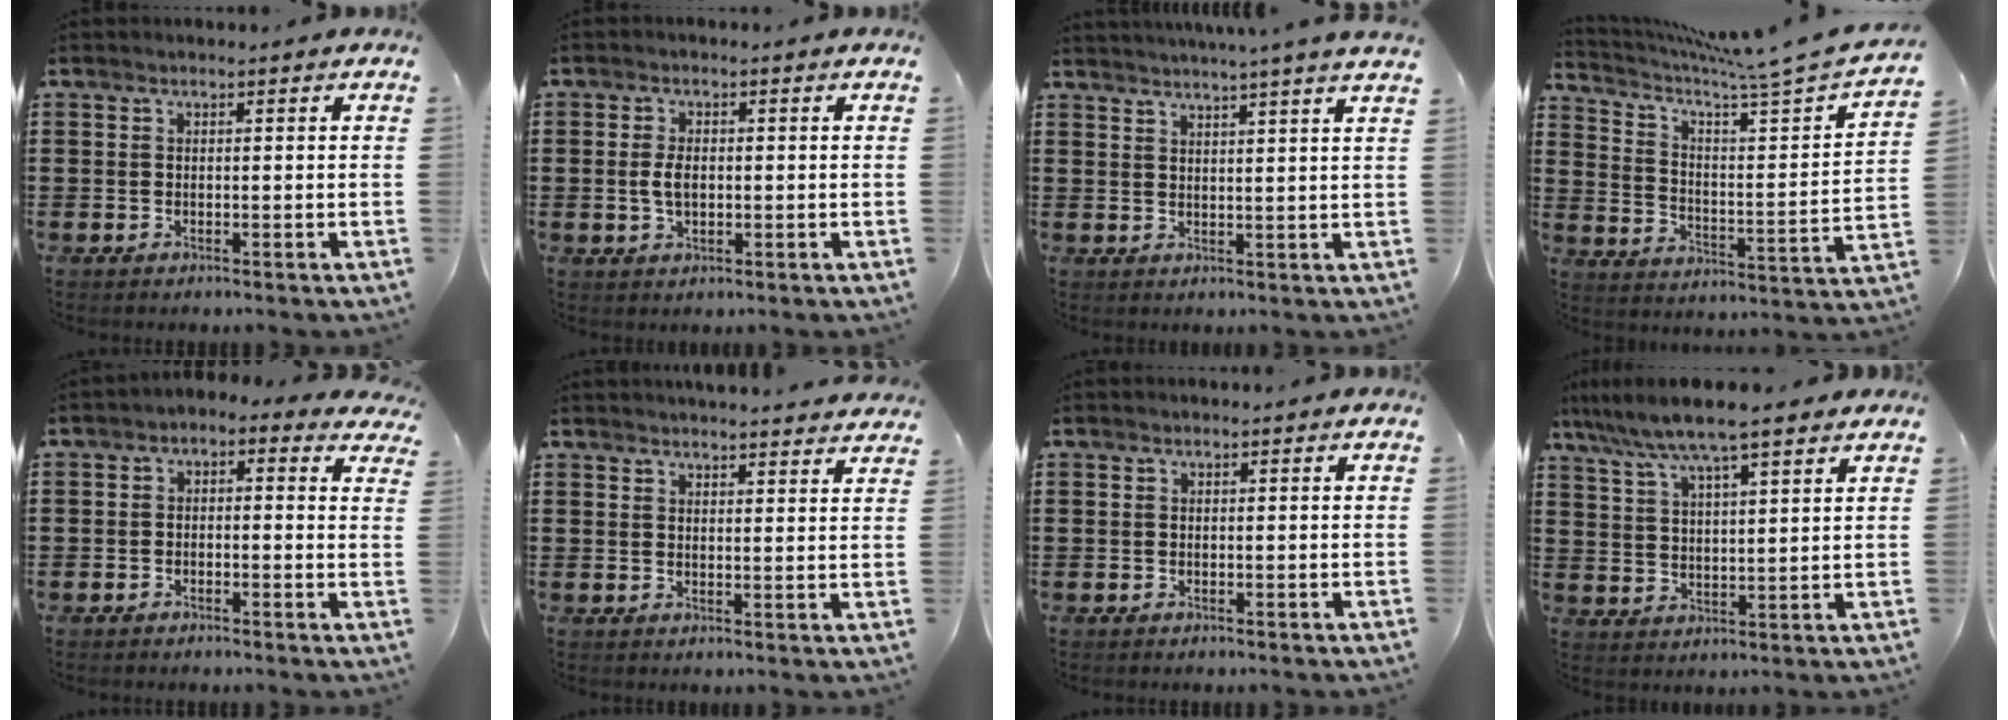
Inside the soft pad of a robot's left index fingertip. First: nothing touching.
{"total": 3.1, "force": [0.0, 1.6, 2.7], "torque": [-0.061, 0.003, -0.003]}
{"total": 3.1, "force": [2.8, -1.2, 0.6], "torque": [-0.018, -0.011, 0.049]}
{"total": 5.5, "force": [4.5, -0.2, 3.2], "torque": [-0.082, -0.045, 0.067]}
{"total": 1.7, "force": [-1.6, 0.6, 0.4], "torque": [-0.011, 0.009, -0.037]}
{"total": 3.0, "force": [3.0, -0.2, 0.1], "torque": [-0.003, -0.014, 0.055]}
{"total": 0.0}
{"total": 7.1, "force": [5.9, 0.5, 3.9], "torque": [-0.096, -0.017, 0.102]}